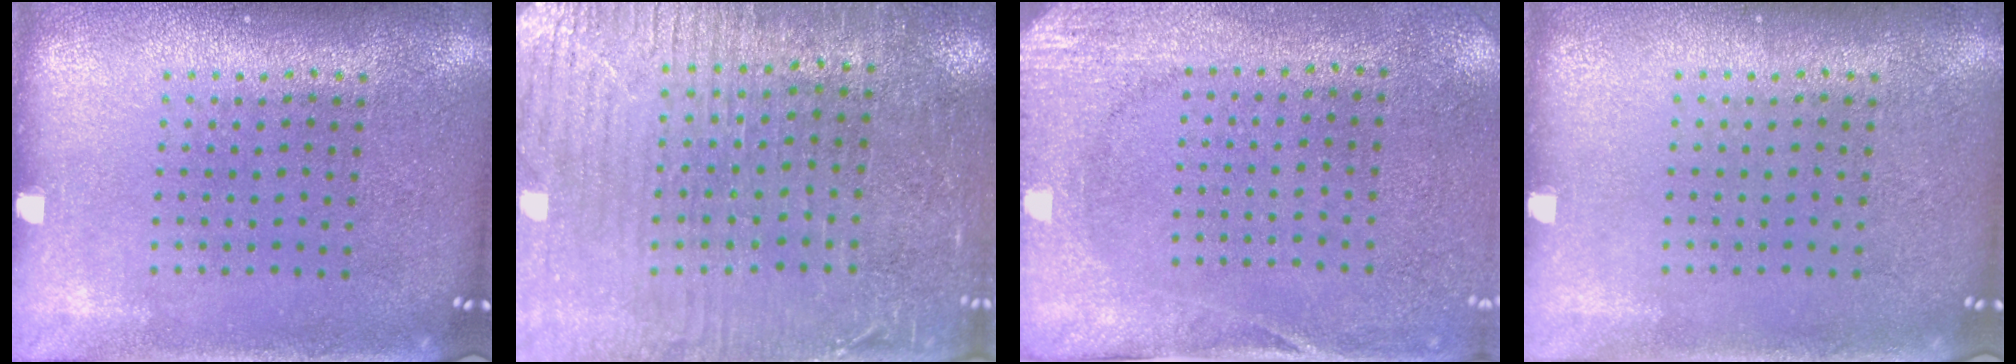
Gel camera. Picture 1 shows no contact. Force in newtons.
{"total": 3.5, "press": 3.0, "slide": 1.7}
{"total": 2.7, "press": 2.1, "slide": 1.7}
{"total": 0.0}